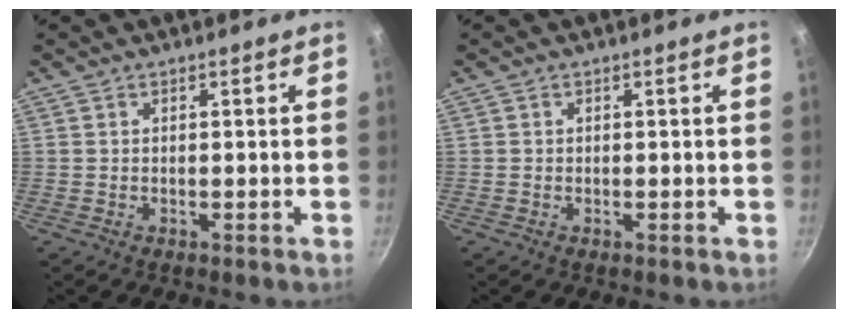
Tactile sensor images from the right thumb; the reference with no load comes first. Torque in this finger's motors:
{"motor_torque": [0.10, 0.27, -0.39, 0.04, -0.08]}